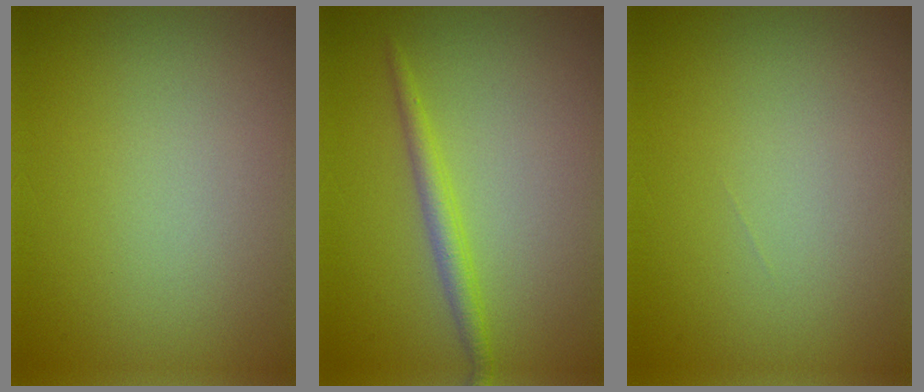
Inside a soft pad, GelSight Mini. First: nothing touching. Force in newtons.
{"total": 2.0, "press": 2.0, "slide": 0.1}
{"total": 0.0}